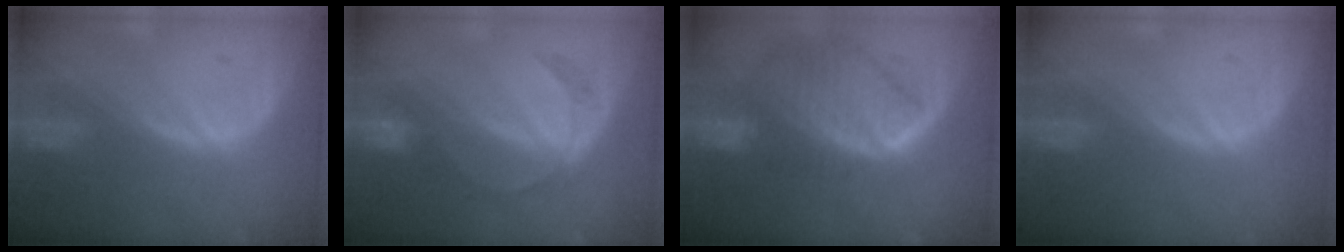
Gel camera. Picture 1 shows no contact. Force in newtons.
{"total": 5.0, "press": 4.8, "slide": 1.2}
{"total": 10.1, "press": 8.7, "slide": 5.1}
{"total": 0.0}